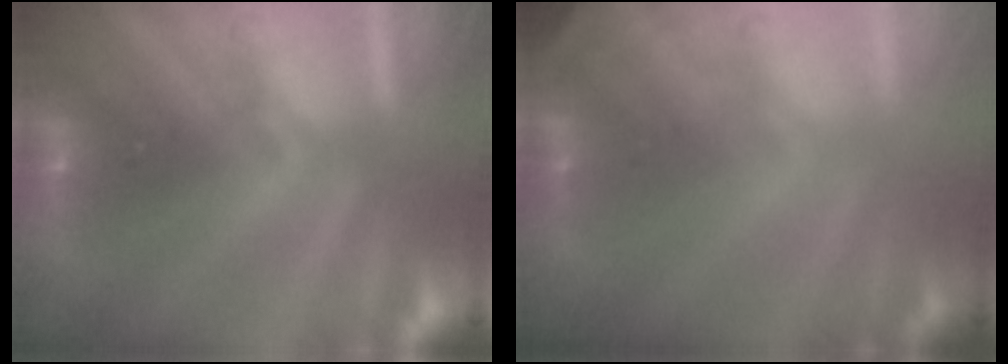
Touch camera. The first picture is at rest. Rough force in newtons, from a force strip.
{"total": 1.9}